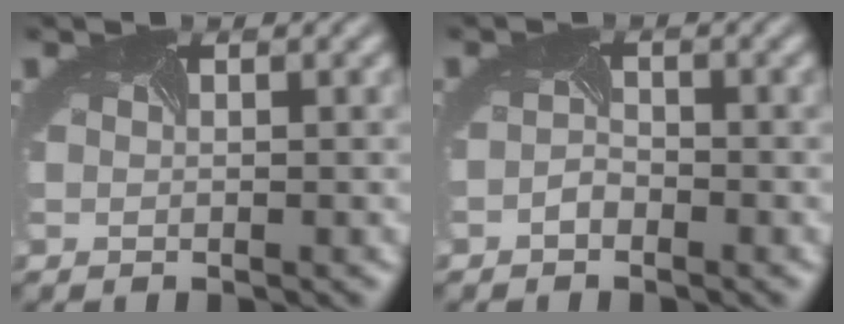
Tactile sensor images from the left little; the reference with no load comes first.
{"total": 1.2, "force": [-1.1, 0.4, 0.3], "torque": [-0.013, -0.001, -0.021]}